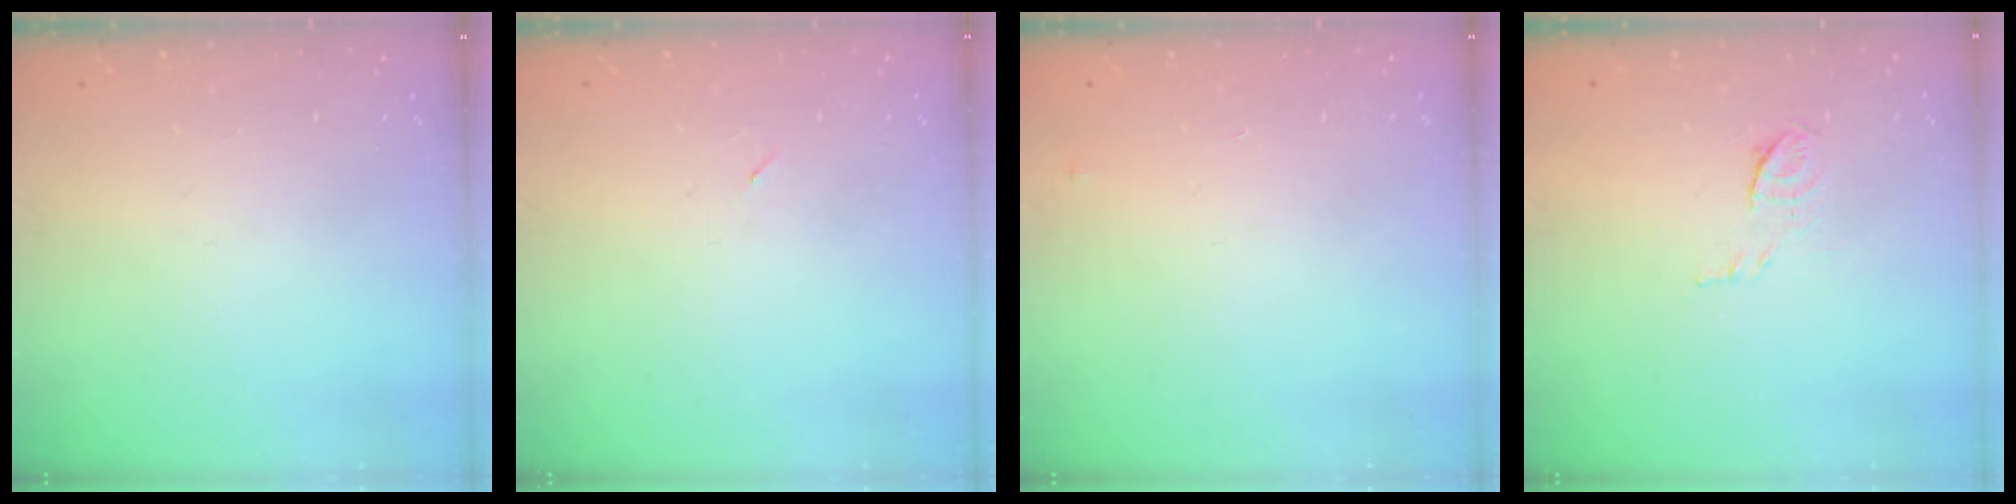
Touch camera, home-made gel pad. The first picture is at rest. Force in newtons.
{"total": 2.2, "press": 1.9, "slide": 1.2}
{"total": 2.5, "press": 2.5, "slide": 0.4}
{"total": 6.5, "press": 6.4, "slide": 1.1}